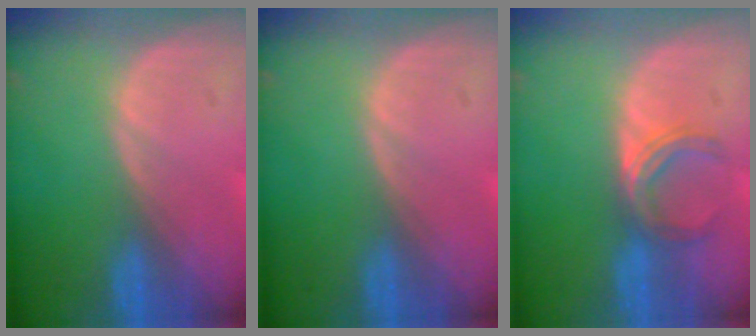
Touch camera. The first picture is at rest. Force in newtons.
{"total": 0.0}
{"total": 5.0, "press": 4.4, "slide": 2.3}